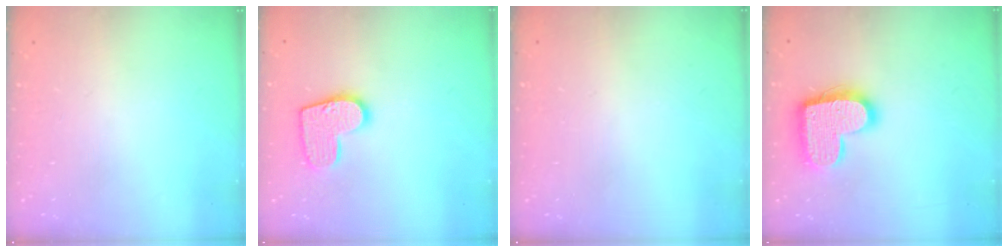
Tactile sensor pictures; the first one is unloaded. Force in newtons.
{"total": 12.0, "press": 11.9, "slide": 0.7}
{"total": 0.6, "press": 0.6, "slide": 0.2}
{"total": 17.2, "press": 17.2, "slide": 0.9}